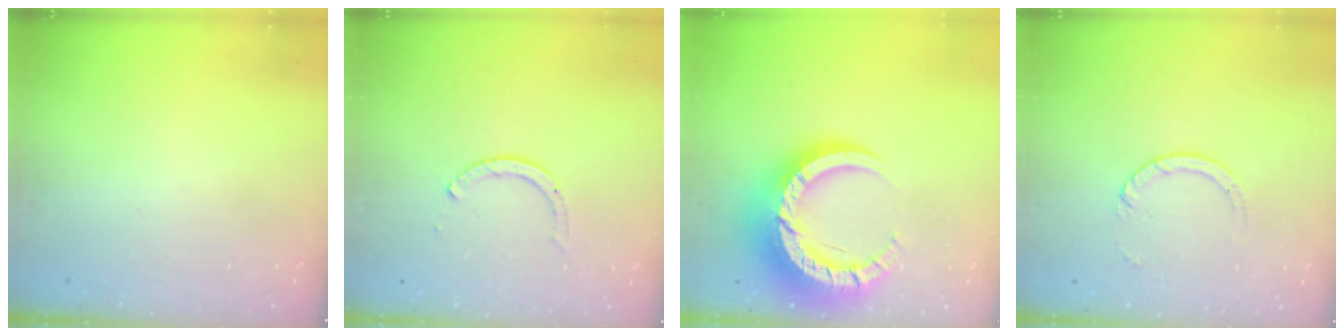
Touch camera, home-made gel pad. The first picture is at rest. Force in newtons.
{"total": 2.6, "press": 2.6, "slide": 0.3}
{"total": 17.5, "press": 17.4, "slide": 1.5}
{"total": 3.0, "press": 2.9, "slide": 0.4}